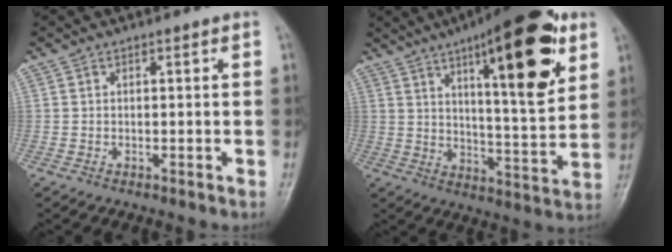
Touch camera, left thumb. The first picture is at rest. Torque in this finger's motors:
{"motor_torque": [0.64, 0.46, 0.37, -0.31, 0.18]}